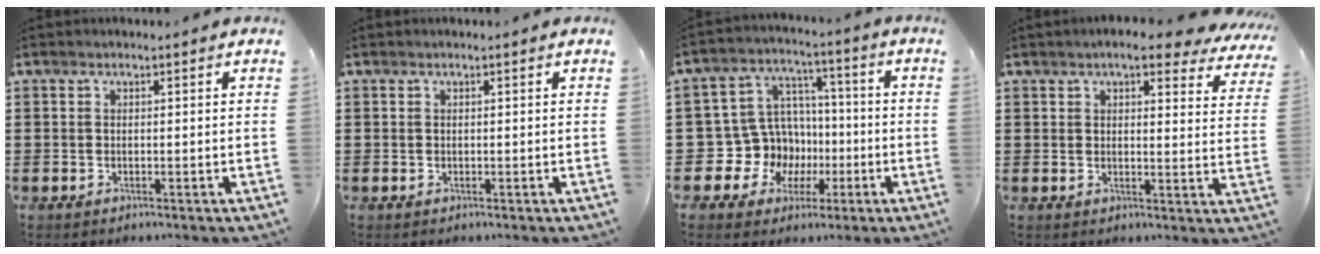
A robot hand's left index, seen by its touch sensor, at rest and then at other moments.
{"total": 0.0}
{"total": 10.6, "force": [-1.7, 10.1, 2.7], "torque": [-0.107, 0.006, -0.020]}
{"total": 5.9, "force": [4.8, 0.7, 3.3], "torque": [-0.062, -0.014, 0.083]}